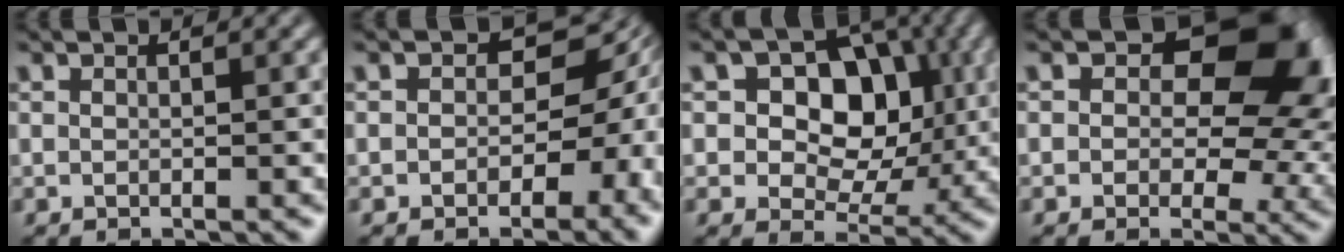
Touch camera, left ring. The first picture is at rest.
{"total": 11.1, "force": [-1.2, 7.8, 7.8], "torque": [-0.051, 0.000, -0.031]}
{"total": 7.7, "force": [0.9, 5.4, 5.4], "torque": [-0.084, 0.007, 0.014]}
{"total": 12.4, "force": [2.4, 8.0, 9.2], "torque": [-0.117, 0.003, 0.052]}